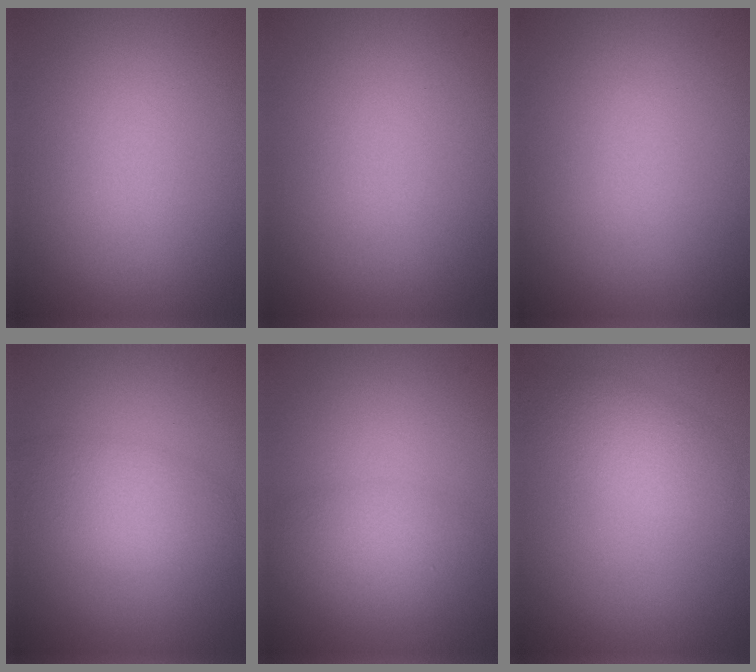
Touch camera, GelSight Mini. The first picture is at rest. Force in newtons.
{"total": 0.0}
{"total": 0.0}
{"total": 3.8, "press": 3.8, "slide": 0.1}
{"total": 2.8, "press": 2.8, "slide": 0.2}
{"total": 3.0, "press": 3.0, "slide": 0.1}